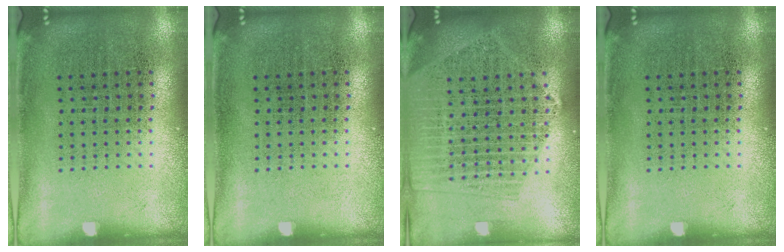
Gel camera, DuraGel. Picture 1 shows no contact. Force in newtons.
{"total": 0.0}
{"total": 2.1, "press": 1.9, "slide": 0.9}
{"total": 0.0}